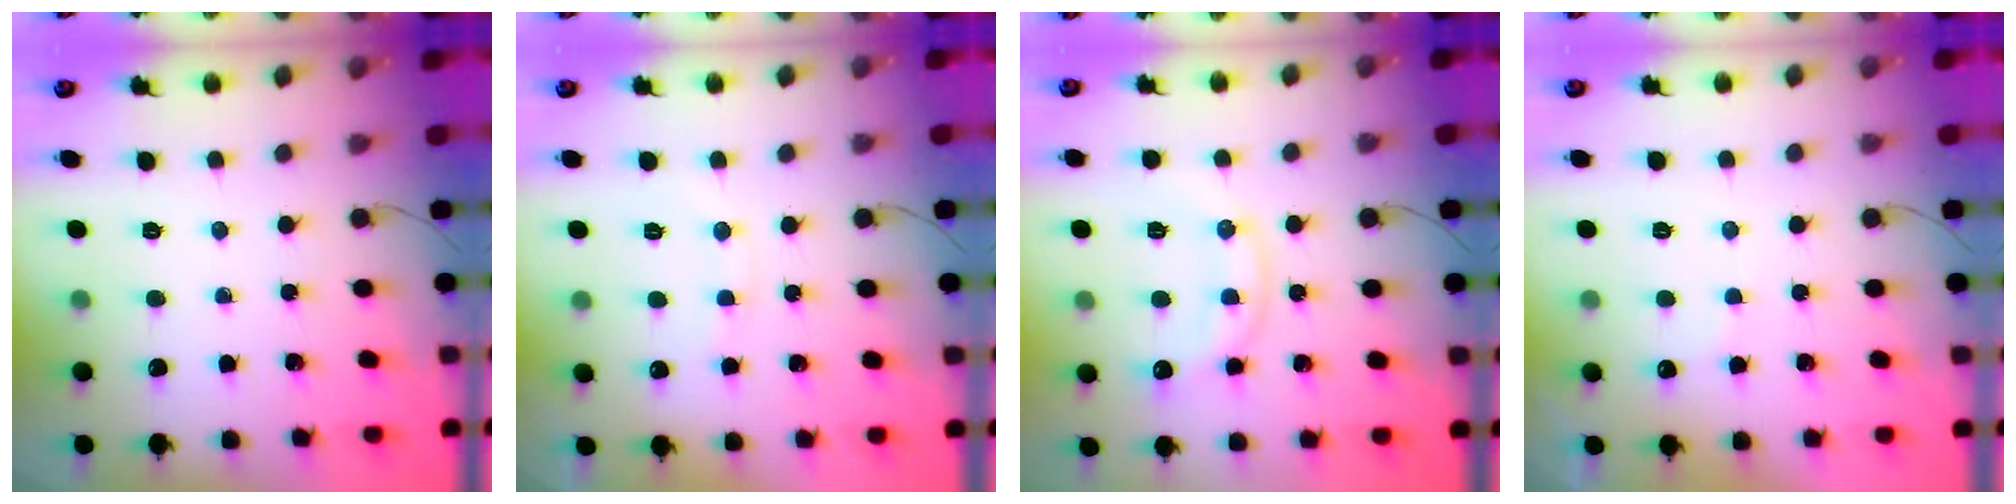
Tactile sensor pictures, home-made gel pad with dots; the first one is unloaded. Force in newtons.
{"total": 7.7, "press": 7.5, "slide": 1.6}
{"total": 11.9, "press": 11.9, "slide": 0.7}
{"total": 5.8, "press": 5.7, "slide": 1.0}